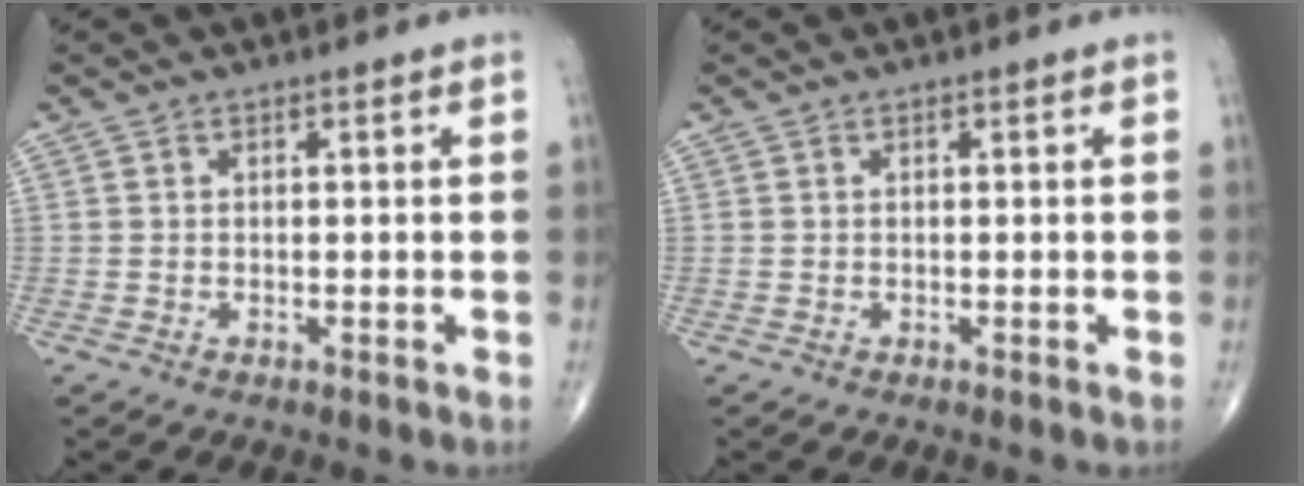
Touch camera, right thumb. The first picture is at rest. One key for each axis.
{"total": 0.0}